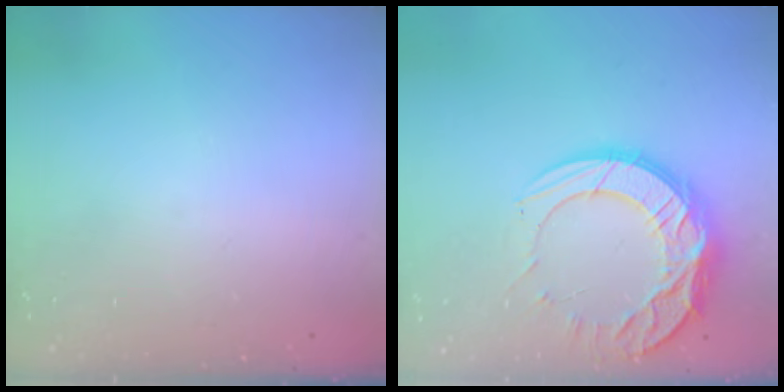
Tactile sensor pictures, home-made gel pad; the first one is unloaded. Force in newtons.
{"total": 17.2, "press": 17.2, "slide": 1.0}